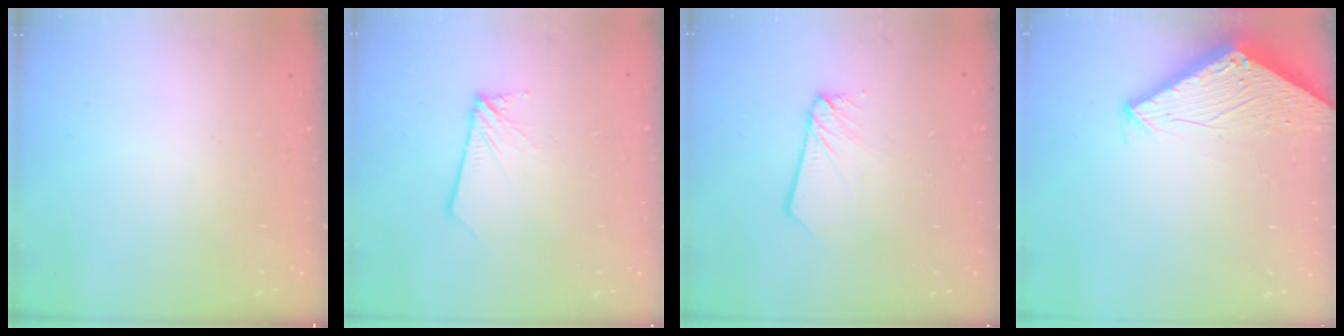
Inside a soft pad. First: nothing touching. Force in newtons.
{"total": 2.7, "press": 2.7, "slide": 0.2}
{"total": 2.5, "press": 2.5, "slide": 0.1}
{"total": 2.8, "press": 2.8, "slide": 0.1}